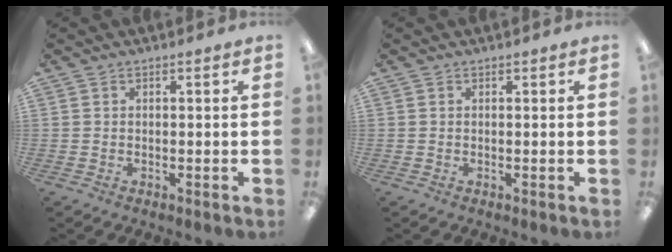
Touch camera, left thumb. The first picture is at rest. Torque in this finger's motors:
{"motor_torque": [0.00, 0.00, -0.17, 0.17, 0.00]}